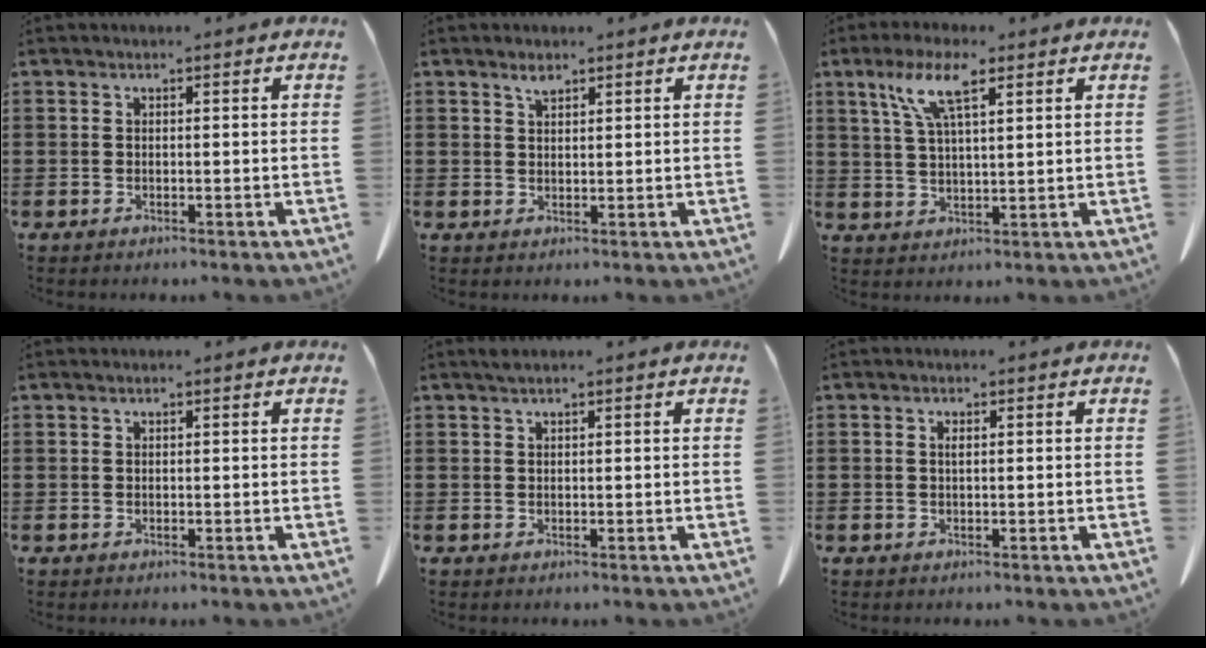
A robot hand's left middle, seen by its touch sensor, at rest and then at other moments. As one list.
[{"total": 1.8, "force": [1.5, 0.6, 0.8], "torque": [-0.013, -0.005, 0.028]}, {"total": 7.8, "force": [4.2, 1.9, 6.3], "torque": [-0.135, 0.009, 0.073]}, {"total": 0.0}, {"total": 0.8, "force": [0.5, 0.1, 0.5], "torque": [-0.012, 0.000, 0.010]}, {"total": 0.7, "force": [0.2, 0.1, 0.6], "torque": [-0.015, -0.003, 0.006]}]